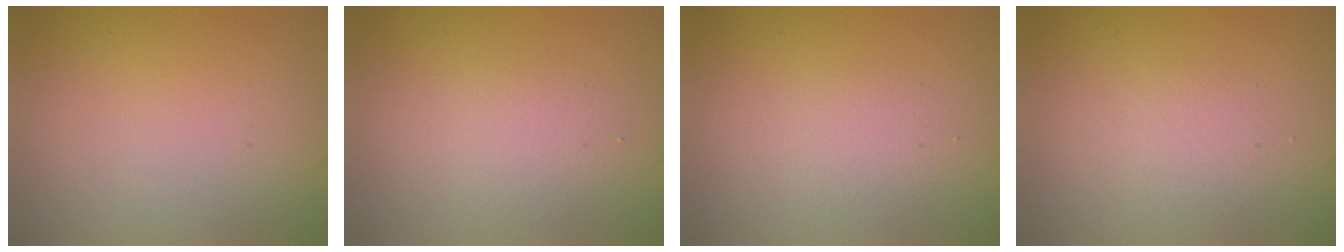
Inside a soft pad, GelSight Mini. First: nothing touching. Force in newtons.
{"total": 2.3, "press": 2.3, "slide": 0.1}
{"total": 1.6, "press": 1.6, "slide": 0.3}
{"total": 1.9, "press": 1.9, "slide": 0.0}